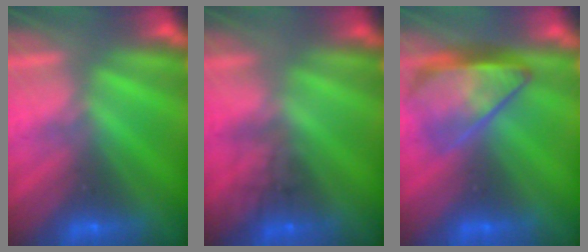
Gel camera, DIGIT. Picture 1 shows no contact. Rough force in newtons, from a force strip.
{"total": 1.6}
{"total": 3.7}